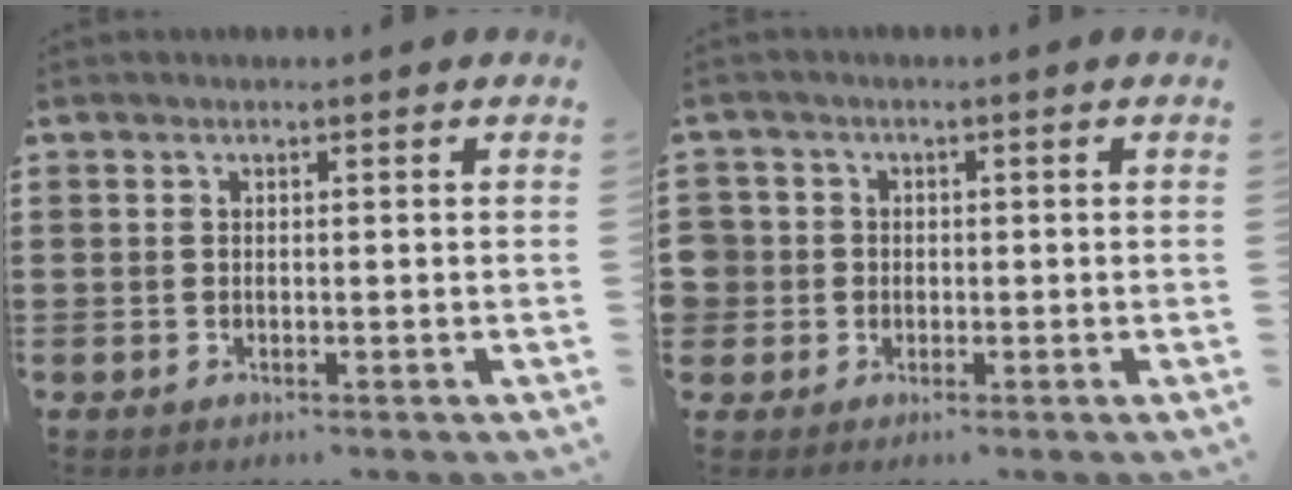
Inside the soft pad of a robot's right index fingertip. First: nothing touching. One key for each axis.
{"total": 2.6, "fx": -0.4, "fy": 2.6, "fz": 0.1, "tx": -0.026, "ty": 0.005, "tz": -0.014}